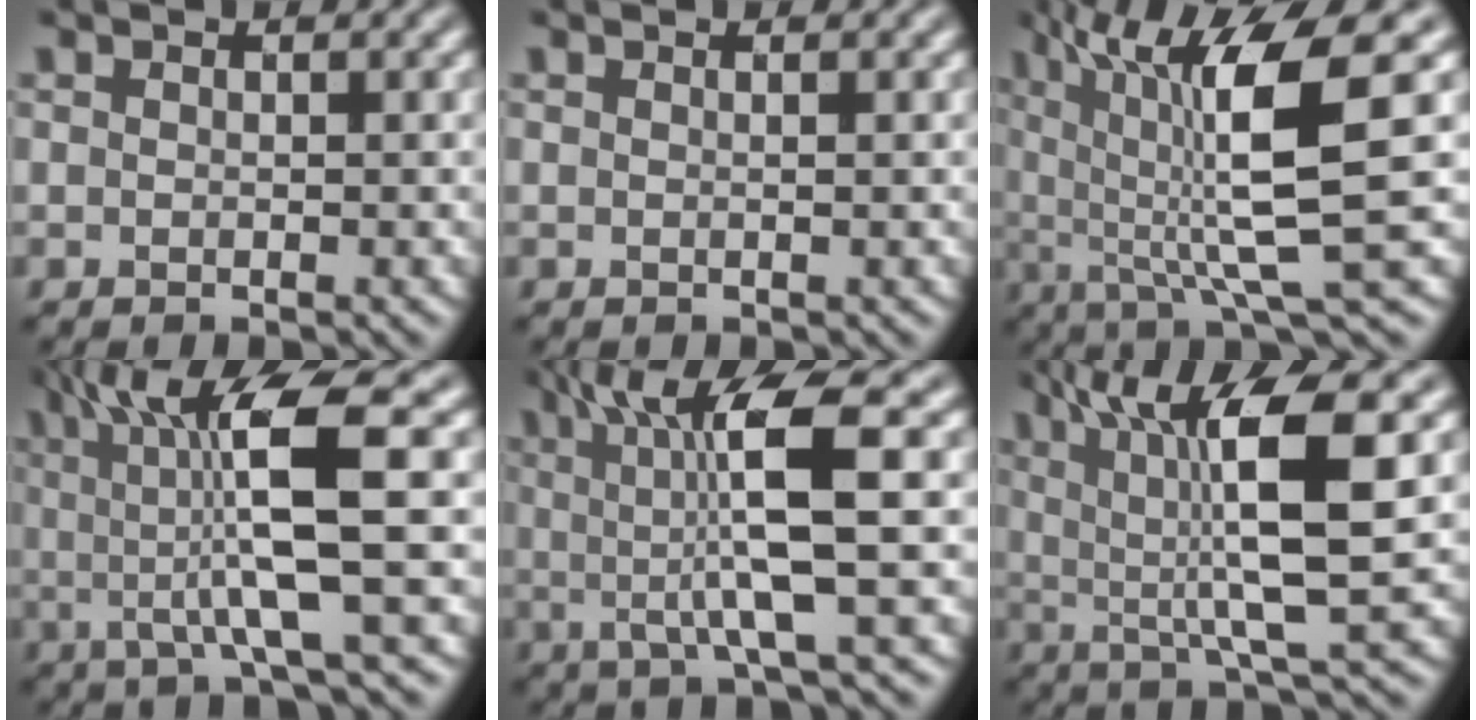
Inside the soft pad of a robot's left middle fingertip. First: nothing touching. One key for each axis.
{"total": 1.0, "fx": 0.3, "fy": 0.5, "fz": 0.8, "tx": -0.001, "ty": 0.003, "tz": -0.009}
{"total": 10.6, "fx": 2.0, "fy": 2.2, "fz": 10.2, "tx": -0.168, "ty": -0.007, "tz": 0.042}
{"total": 9.8, "fx": 1.2, "fy": 1.9, "fz": 9.5, "tx": -0.160, "ty": 0.003, "tz": 0.025}
{"total": 8.7, "fx": 1.0, "fy": 1.6, "fz": 8.5, "tx": -0.149, "ty": -0.001, "tz": 0.024}
{"total": 10.5, "fx": 1.8, "fy": 2.3, "fz": 10.1, "tx": -0.168, "ty": 0.003, "tz": 0.039}